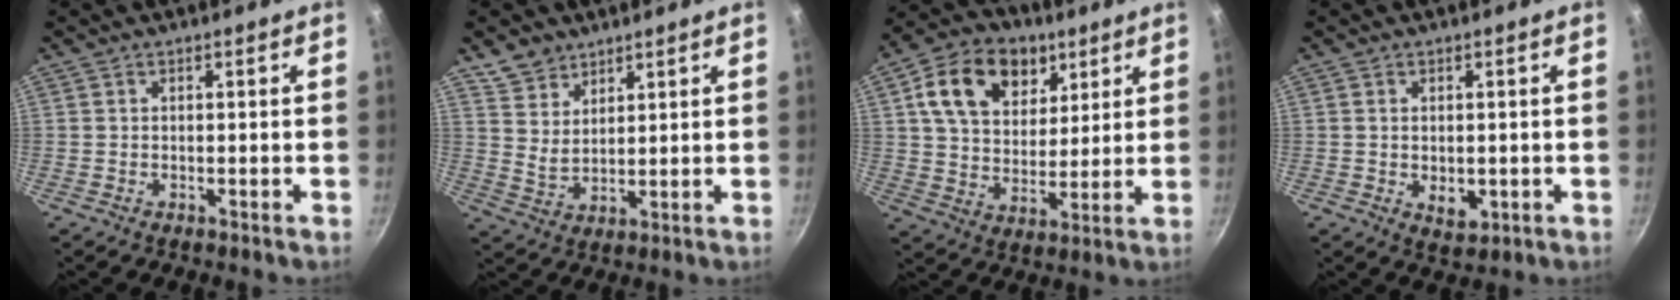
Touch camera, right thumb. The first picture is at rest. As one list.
[{"total": 6.5, "force": [4.7, 4.0, 1.8], "torque": [-0.012, -0.016, 0.094]}, {"total": 17.2, "force": [7.3, 12.2, 9.6], "torque": [-0.136, -0.015, 0.116]}, {"total": 4.2, "force": [-0.5, 2.7, 3.2], "torque": [-0.046, -0.011, -0.004]}]